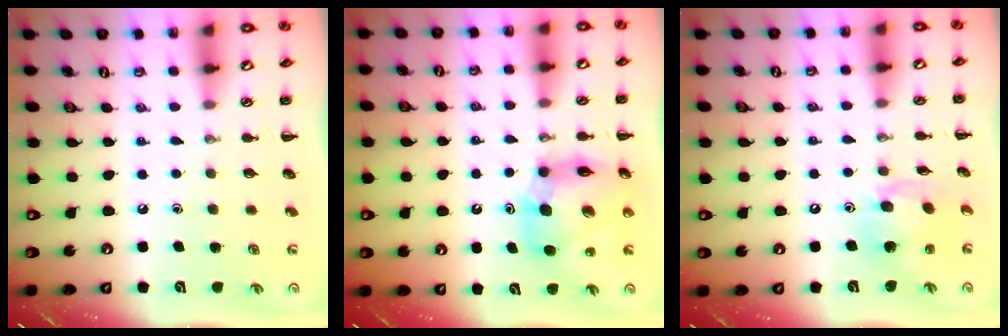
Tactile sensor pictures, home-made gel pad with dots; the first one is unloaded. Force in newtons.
{"total": 11.6, "press": 11.1, "slide": 3.3}
{"total": 13.0, "press": 12.5, "slide": 3.3}